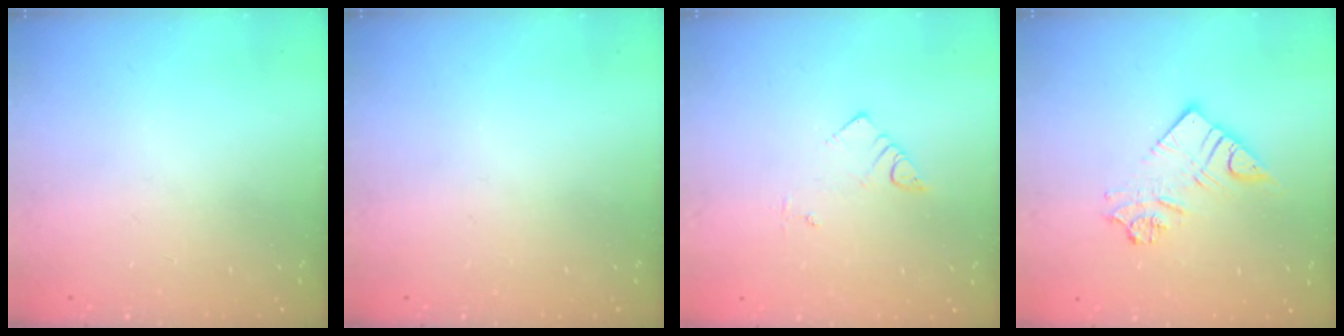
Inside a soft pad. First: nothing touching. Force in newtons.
{"total": 0.0}
{"total": 3.4, "press": 3.4, "slide": 0.1}
{"total": 10.8, "press": 10.8, "slide": 1.1}